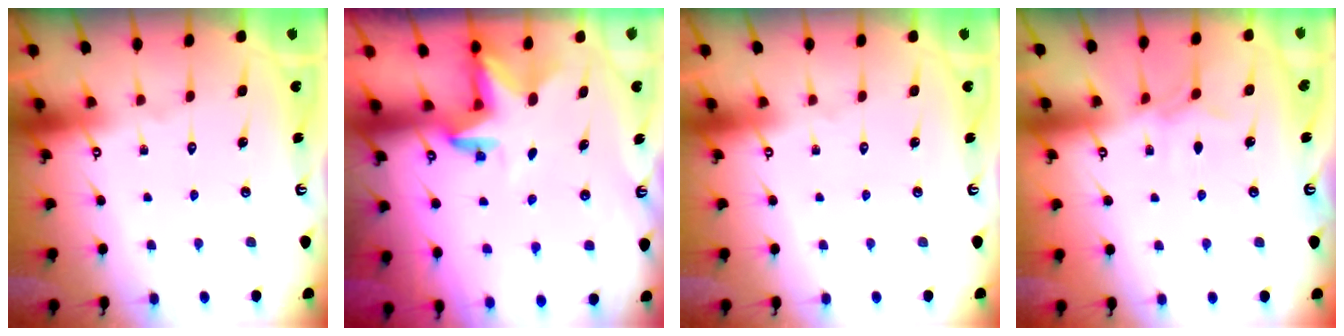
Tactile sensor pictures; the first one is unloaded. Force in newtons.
{"total": 2.9, "press": 2.9, "slide": 0.2}
{"total": 0.0}
{"total": 4.0, "press": 3.9, "slide": 0.6}